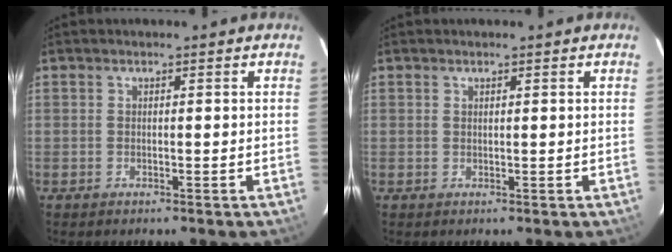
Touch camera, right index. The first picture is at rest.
{"total": 0.0}